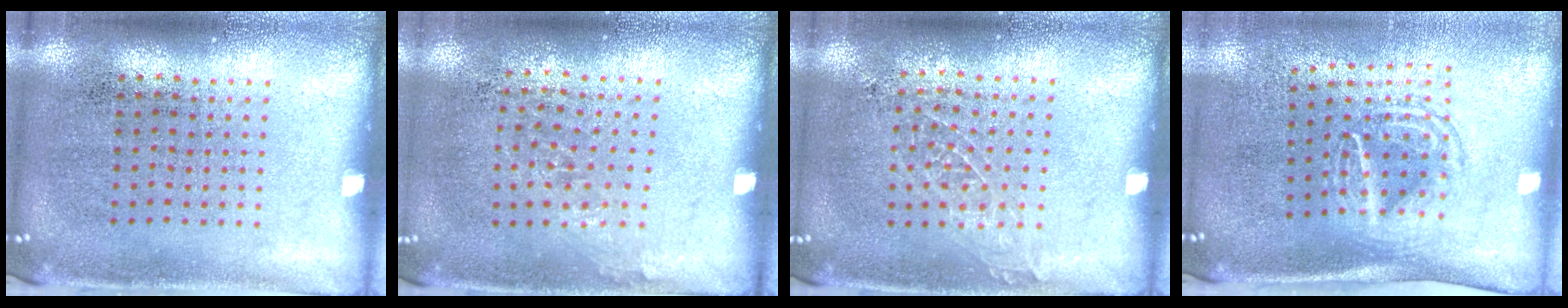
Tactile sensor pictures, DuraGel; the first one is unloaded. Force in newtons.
{"total": 0.8, "press": 0.6, "slide": 0.5}
{"total": 0.9, "press": 0.9, "slide": 0.1}
{"total": 1.6, "press": 1.2, "slide": 1.1}